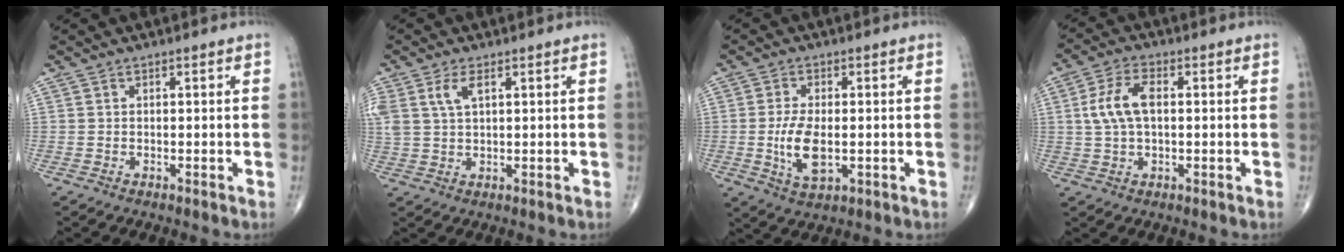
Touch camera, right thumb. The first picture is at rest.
{"total": 5.1, "force": [2.1, 2.3, 4.0], "torque": [-0.093, 0.003, 0.049]}
{"total": 7.7, "force": [-1.0, 3.7, 6.7], "torque": [-0.129, -0.008, -0.013]}
{"total": 7.5, "force": [0.9, 3.9, 6.3], "torque": [-0.134, 0.015, 0.015]}